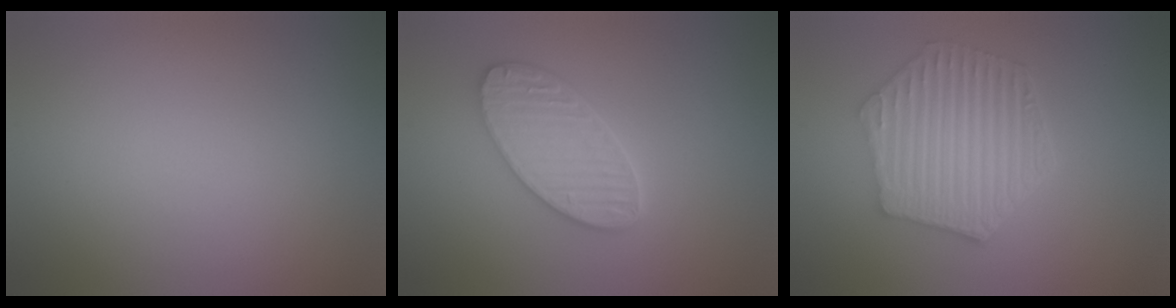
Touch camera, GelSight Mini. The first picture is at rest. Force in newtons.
{"total": 4.7, "press": 4.2, "slide": 2.1}
{"total": 6.4, "press": 4.8, "slide": 4.2}